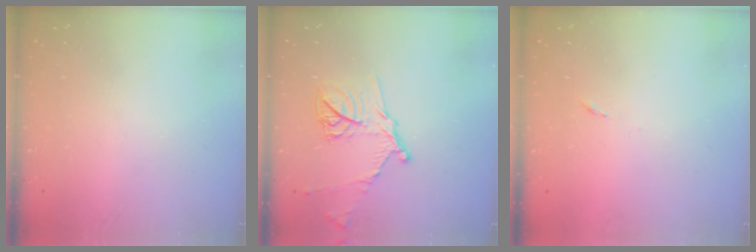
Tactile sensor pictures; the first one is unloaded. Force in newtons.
{"total": 13.6, "press": 13.6, "slide": 1.1}
{"total": 2.6, "press": 2.6, "slide": 0.4}